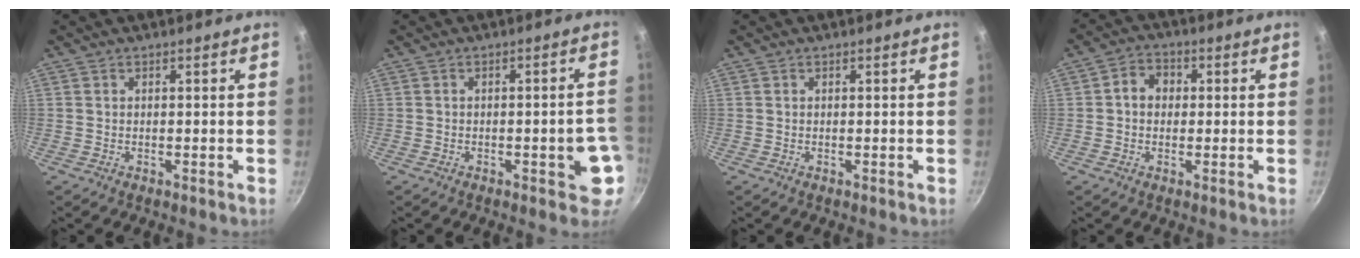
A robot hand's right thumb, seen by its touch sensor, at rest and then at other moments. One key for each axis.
{"total": 6.9, "fx": -2.0, "fy": 2.5, "fz": 6.1, "tx": -0.051, "ty": 0.019, "tz": -0.020}
{"total": 0.0}
{"total": 4.8, "fx": 0.4, "fy": 4.1, "fz": 2.6, "tx": -0.022, "ty": 0.010, "tz": -0.005}